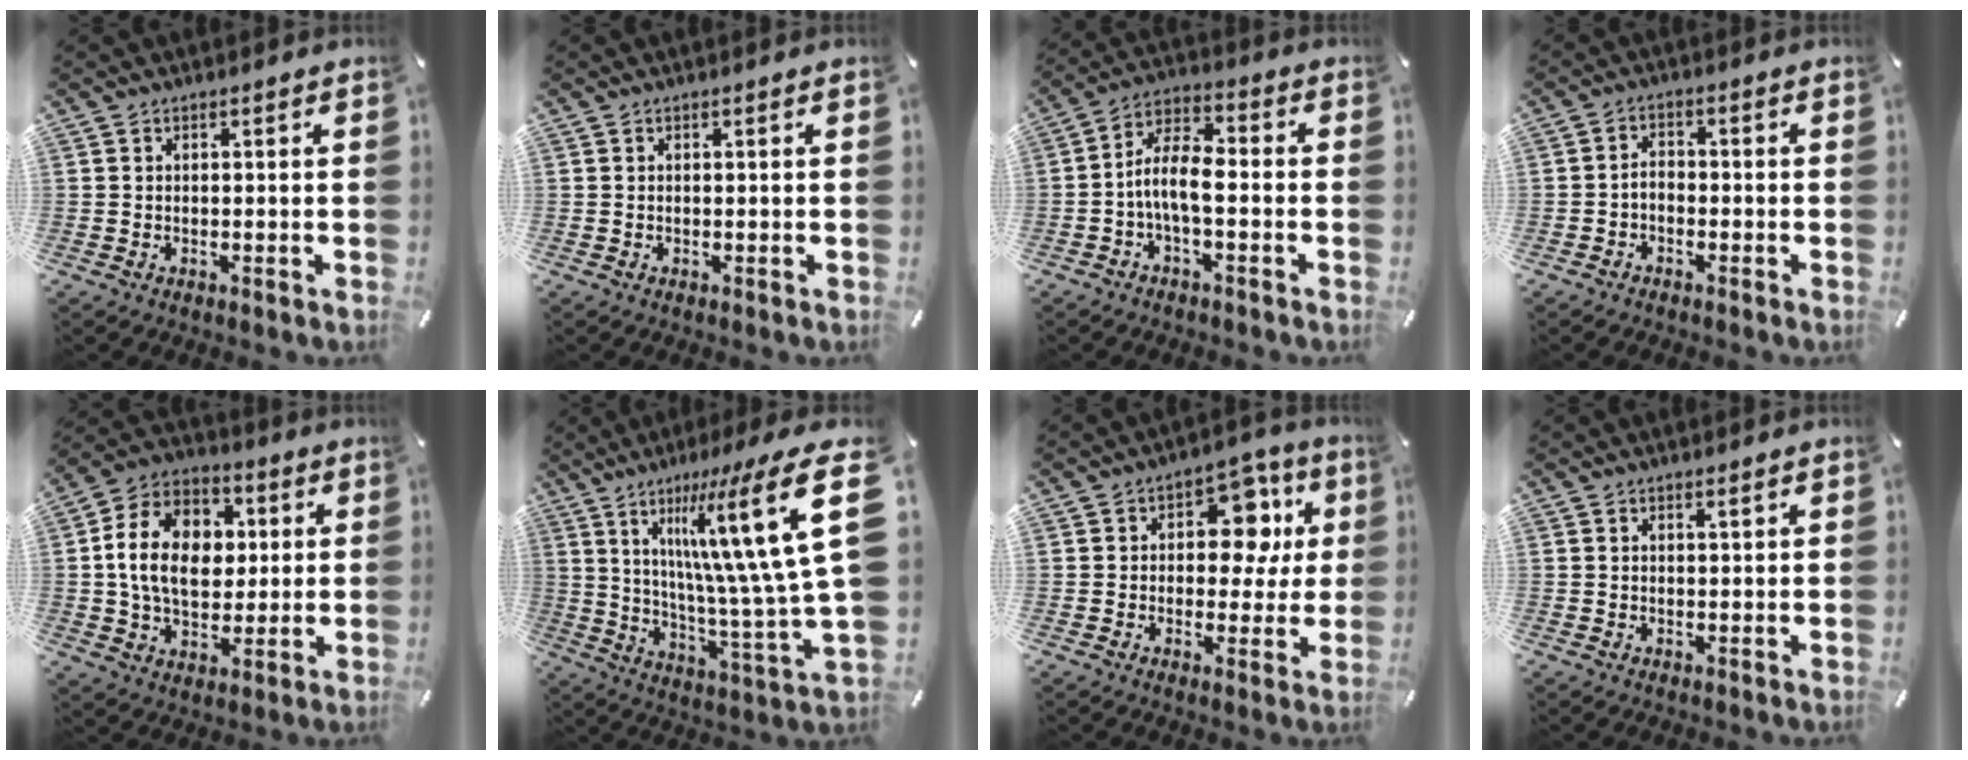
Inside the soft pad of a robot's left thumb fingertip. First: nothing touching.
{"total": 0.0}
{"total": 8.4, "force": [-2.7, 3.8, 7.0], "torque": [-0.145, 0.009, -0.051]}
{"total": 2.6, "force": [-1.6, 1.5, 1.4], "torque": [-0.034, 0.008, -0.034]}
{"total": 15.7, "force": [1.3, 11.9, 10.1], "torque": [-0.206, 0.011, 0.023]}
{"total": 28.3, "force": [10.6, 6.8, 25.3], "torque": [-0.401, -0.065, 0.165]}
{"total": 12.9, "force": [3.8, 8.6, 8.9], "torque": [-0.104, -0.019, 0.060]}
{"total": 1.1, "force": [0.7, 0.3, 0.7], "torque": [-0.014, 0.000, 0.013]}